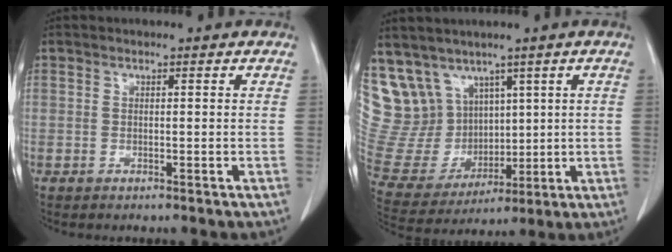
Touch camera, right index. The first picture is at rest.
{"total": 16.0, "force": [8.1, 12.7, 5.1], "torque": [-0.137, 0.066, 0.195]}